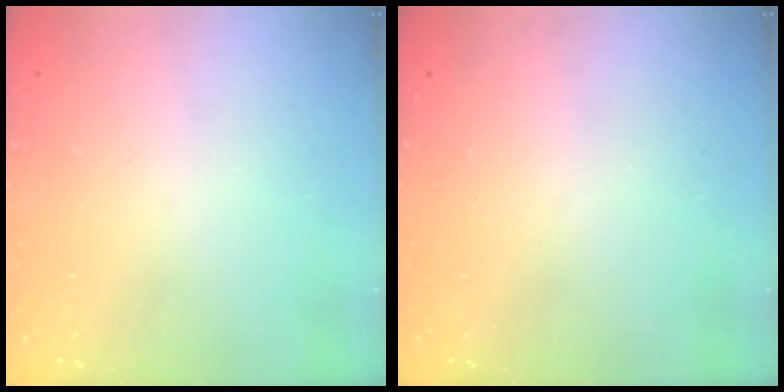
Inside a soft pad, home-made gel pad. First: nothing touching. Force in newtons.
{"total": 0.0}